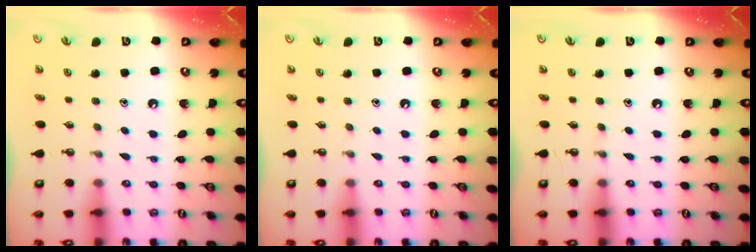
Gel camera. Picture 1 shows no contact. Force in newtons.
{"total": 0.0}
{"total": 0.0}